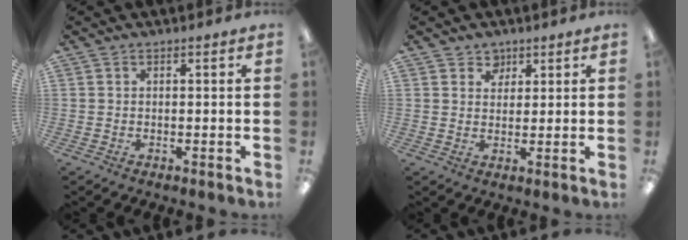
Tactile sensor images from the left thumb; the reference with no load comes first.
{"total": 3.7, "force": [2.6, 2.6, 0.4], "torque": [-0.001, -0.008, 0.046]}